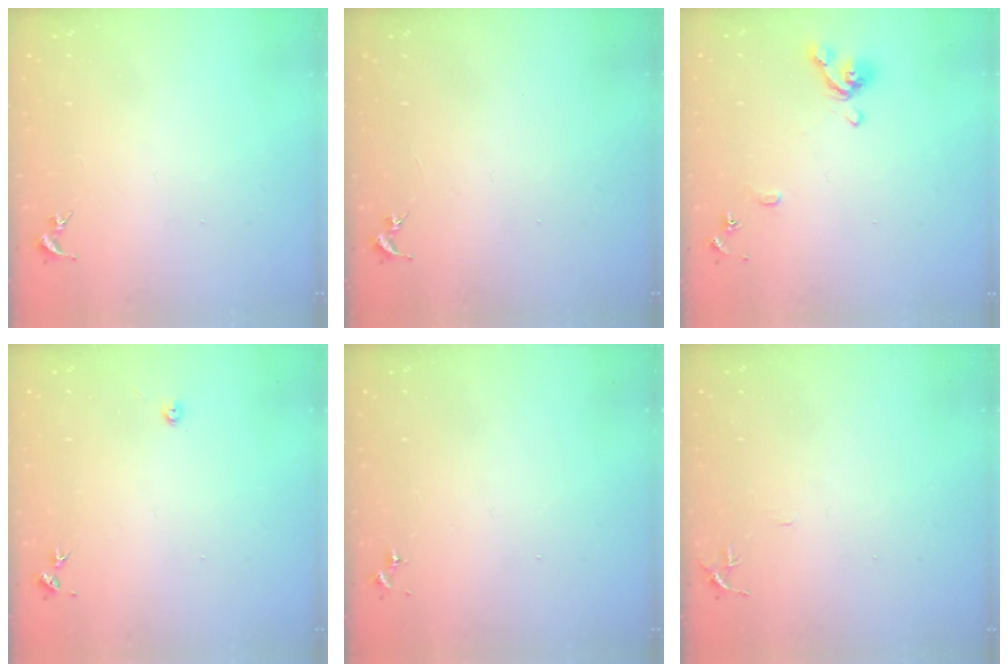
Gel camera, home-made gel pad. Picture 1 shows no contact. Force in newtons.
{"total": 0.0}
{"total": 9.9, "press": 9.8, "slide": 1.3}
{"total": 2.2, "press": 2.2, "slide": 0.3}
{"total": 0.0}
{"total": 4.7, "press": 4.7, "slide": 0.5}